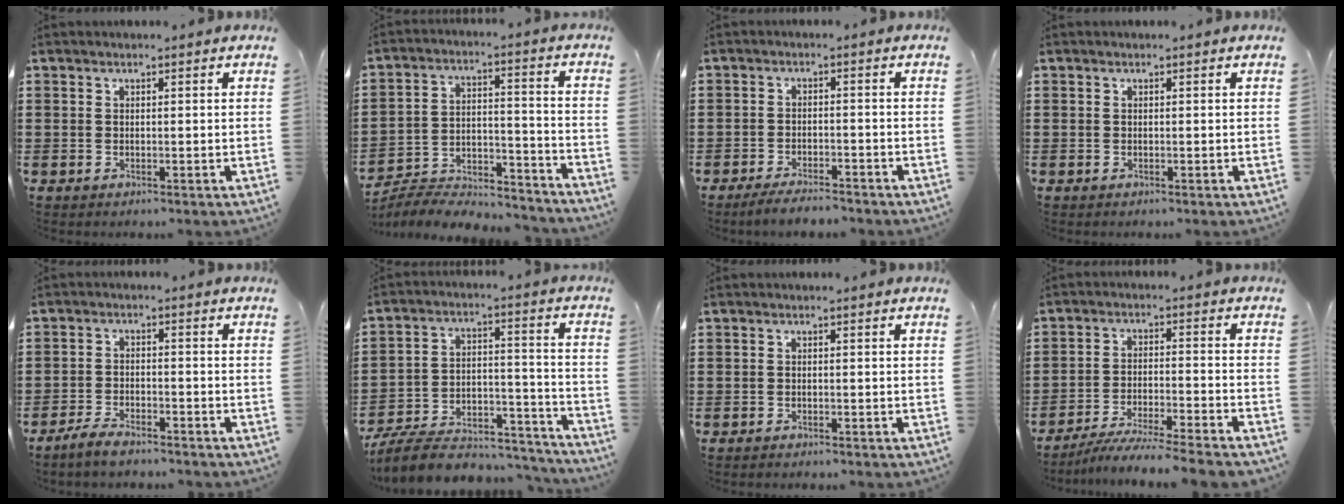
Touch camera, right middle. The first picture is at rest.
{"total": 6.4, "force": [-6.2, 0.7, 1.0], "torque": [-0.016, 0.005, -0.126]}
{"total": 3.4, "force": [-3.3, 0.5, 0.7], "torque": [-0.014, 0.003, -0.068]}
{"total": 0.0}
{"total": 3.4, "force": [-3.1, 0.5, 1.2], "torque": [-0.037, 0.003, -0.067]}
{"total": 8.9, "force": [-8.0, 2.2, 3.2], "torque": [-0.053, 0.016, -0.152]}
{"total": 0.8, "force": [-0.8, 0.1, 0.1], "torque": [-0.003, 0.000, -0.016]}
{"total": 6.2, "force": [-5.8, -0.4, 2.1], "torque": [-0.044, -0.014, -0.115]}